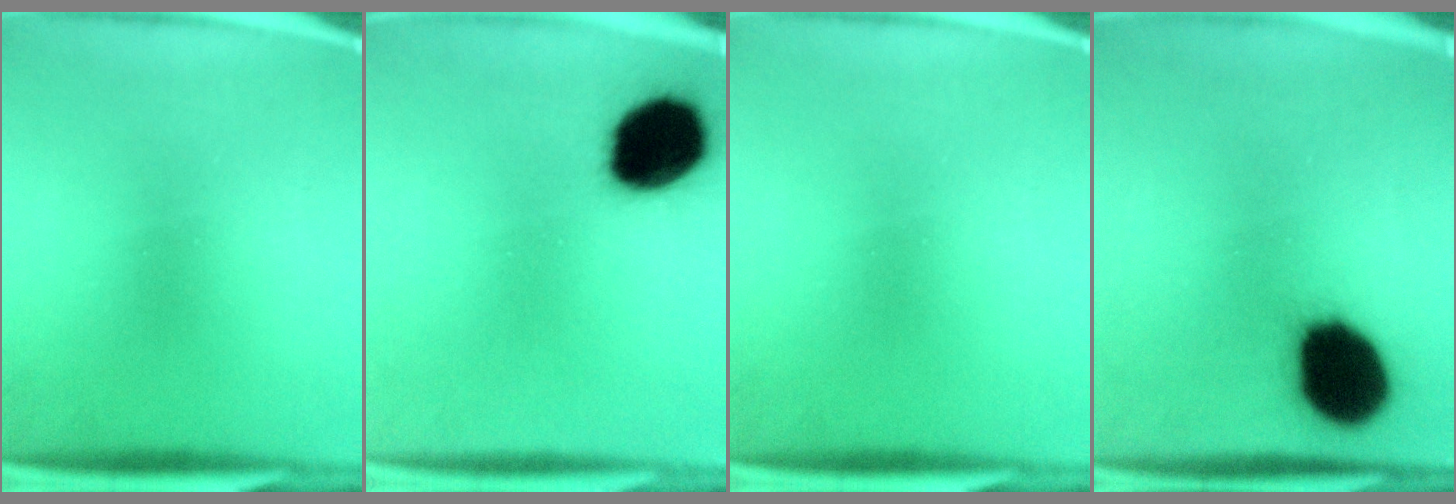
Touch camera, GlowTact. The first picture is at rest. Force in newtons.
{"total": 17.9}
{"total": 0.0}
{"total": 19.4}